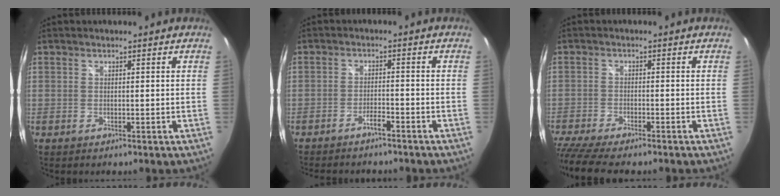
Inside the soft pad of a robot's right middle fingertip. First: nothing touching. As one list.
[{"total": 4.9, "force": [-4.4, 0.9, 2.0], "torque": [-0.055, -0.004, -0.070]}, {"total": 10.3, "force": [-8.8, 1.5, 5.2], "torque": [-0.135, -0.039, -0.153]}]